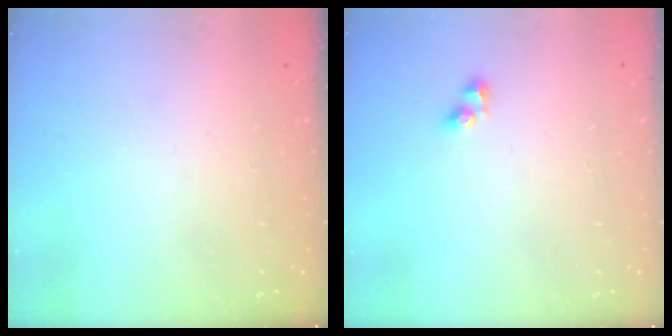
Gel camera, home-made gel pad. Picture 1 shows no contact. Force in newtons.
{"total": 2.6, "press": 2.3, "slide": 1.1}